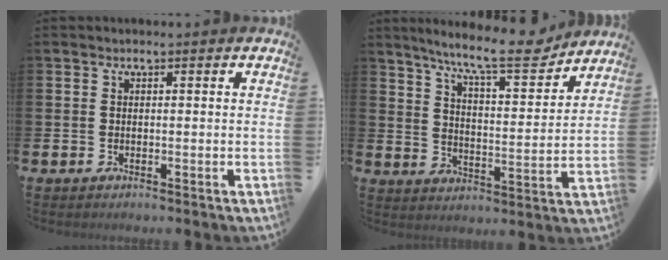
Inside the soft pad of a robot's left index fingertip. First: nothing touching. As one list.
[{"total": 10.7, "force": [9.2, 1.5, 5.3], "torque": [-0.110, -0.051, 0.154]}]